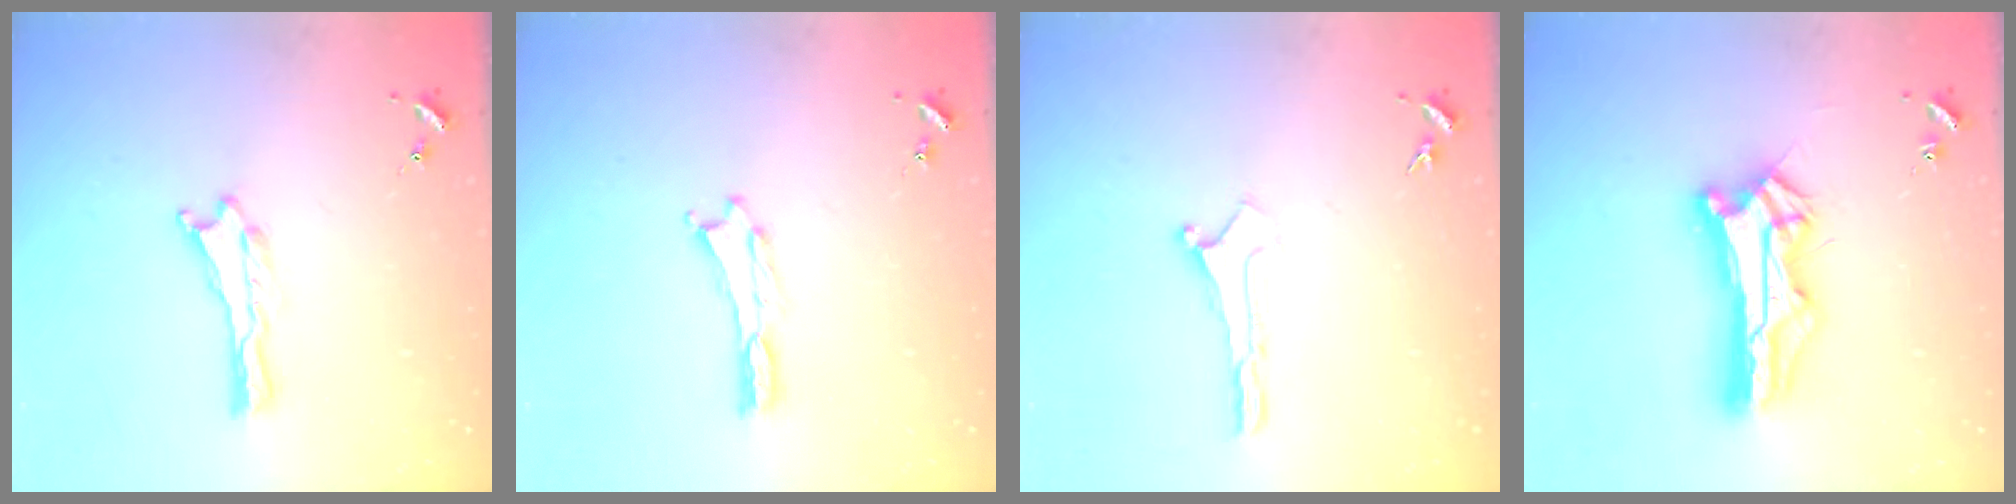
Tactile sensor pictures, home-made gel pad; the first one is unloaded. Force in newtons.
{"total": 0.0}
{"total": 0.0}
{"total": 11.6, "press": 11.6, "slide": 1.0}